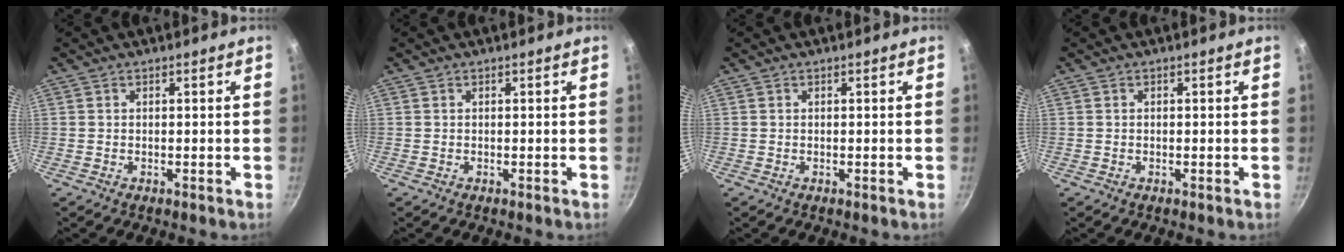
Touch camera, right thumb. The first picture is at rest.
{"total": 0.0}
{"total": 0.0}
{"total": 0.0}